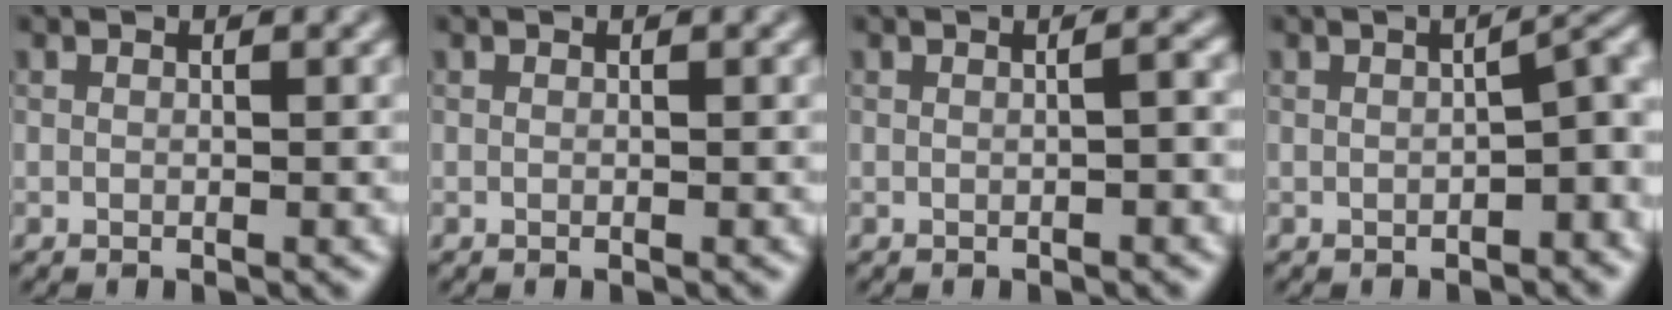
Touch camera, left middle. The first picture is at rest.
{"total": 0.0}
{"total": 1.9, "force": [0.0, 0.6, 1.7], "torque": [-0.019, 0.005, -0.003]}
{"total": 3.8, "force": [-1.2, 1.3, 3.4], "torque": [-0.040, 0.012, -0.017]}